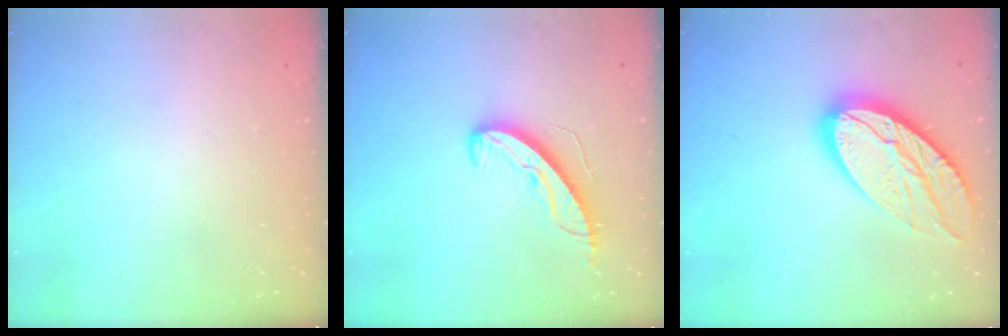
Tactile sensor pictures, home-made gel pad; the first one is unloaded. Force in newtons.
{"total": 9.0, "press": 9.0, "slide": 0.3}
{"total": 19.3, "press": 19.2, "slide": 1.8}